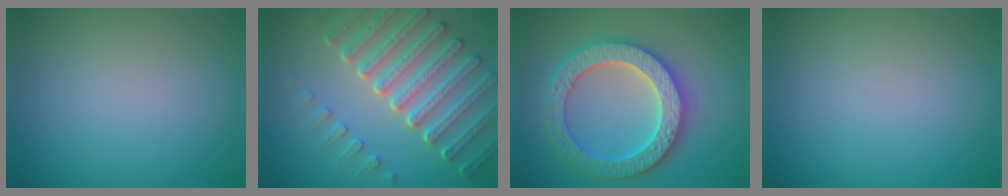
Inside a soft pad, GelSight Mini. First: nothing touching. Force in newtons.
{"total": 7.4, "press": 5.5, "slide": 4.9}
{"total": 6.3, "press": 6.2, "slide": 1.2}
{"total": 0.0}